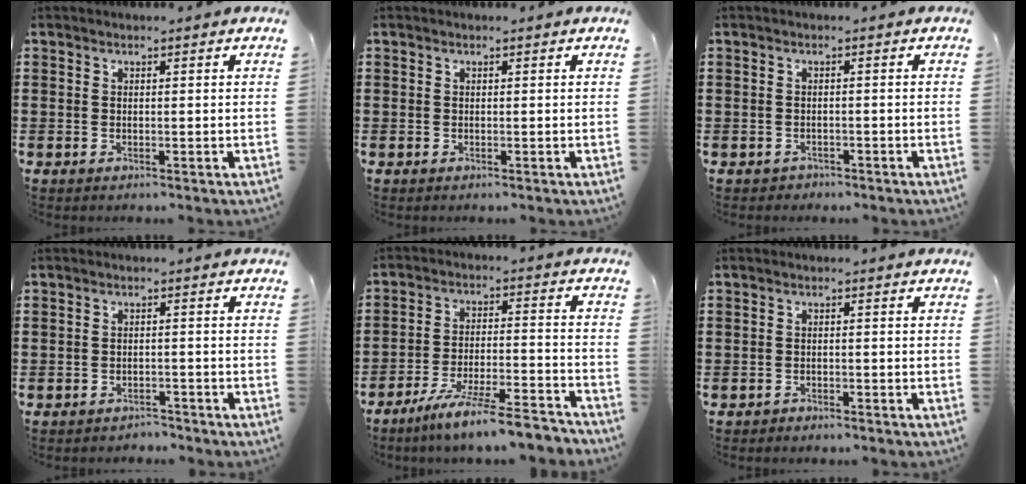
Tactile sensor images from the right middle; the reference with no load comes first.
{"total": 0.0}
{"total": 0.9, "force": [-0.8, 0.3, 0.1], "torque": [-0.005, -0.001, -0.018]}
{"total": 1.8, "force": [-1.8, 0.3, -0.1], "torque": [-0.006, 0.000, -0.041]}
{"total": 8.8, "force": [-7.7, -0.3, 4.3], "torque": [-0.080, -0.001, -0.147]}
{"total": 1.2, "force": [-1.2, 0.1, 0.1], "torque": [-0.006, 0.000, -0.025]}